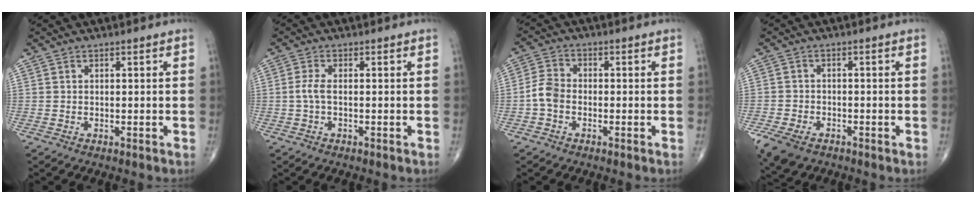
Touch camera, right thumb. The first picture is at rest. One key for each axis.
{"total": 2.4, "fx": -0.3, "fy": 0.9, "fz": 2.2, "tx": -0.056, "ty": -0.001, "tz": -0.008}
{"total": 4.3, "fx": -1.3, "fy": 3.0, "fz": 2.7, "tx": -0.056, "ty": 0.014, "tz": -0.035}
{"total": 8.1, "fx": -4.6, "fy": 5.2, "fz": 4.3, "tx": -0.097, "ty": 0.006, "tz": -0.075}